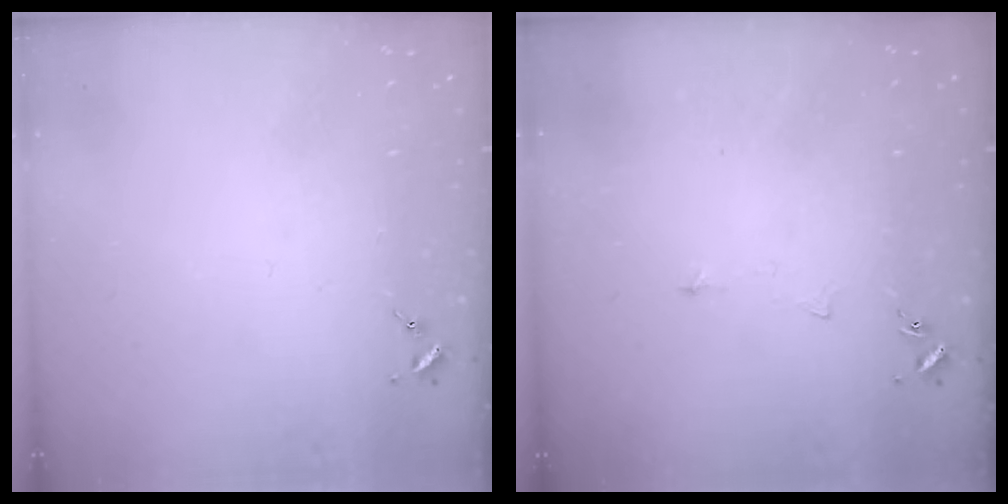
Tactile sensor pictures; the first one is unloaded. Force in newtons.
{"total": 3.4, "press": 3.4, "slide": 0.4}